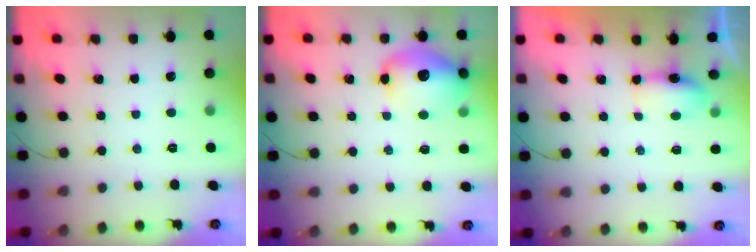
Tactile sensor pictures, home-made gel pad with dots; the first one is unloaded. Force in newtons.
{"total": 13.0, "press": 12.5, "slide": 3.7}
{"total": 6.0, "press": 5.1, "slide": 3.2}